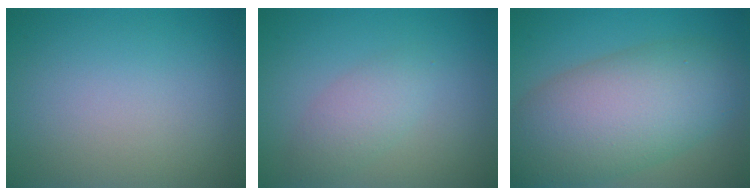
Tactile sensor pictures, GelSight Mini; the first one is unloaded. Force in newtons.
{"total": 2.4, "press": 2.4, "slide": 0.0}
{"total": 10.5, "press": 10.5, "slide": 0.6}